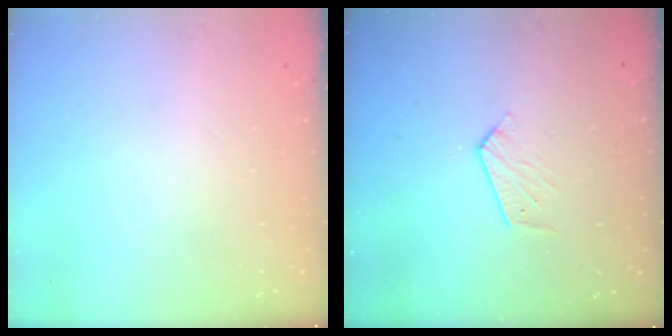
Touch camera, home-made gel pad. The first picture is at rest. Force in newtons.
{"total": 5.2, "press": 5.1, "slide": 0.4}